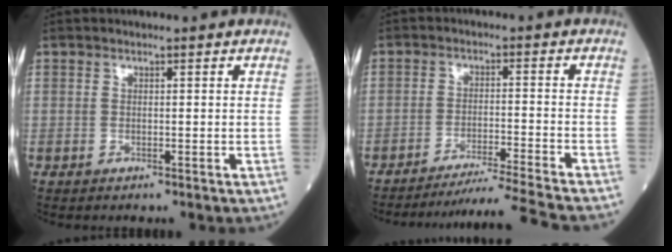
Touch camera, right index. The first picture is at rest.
{"total": 12.1, "force": [-11.1, -3.2, 3.2], "torque": [-0.030, -0.027, -0.174]}